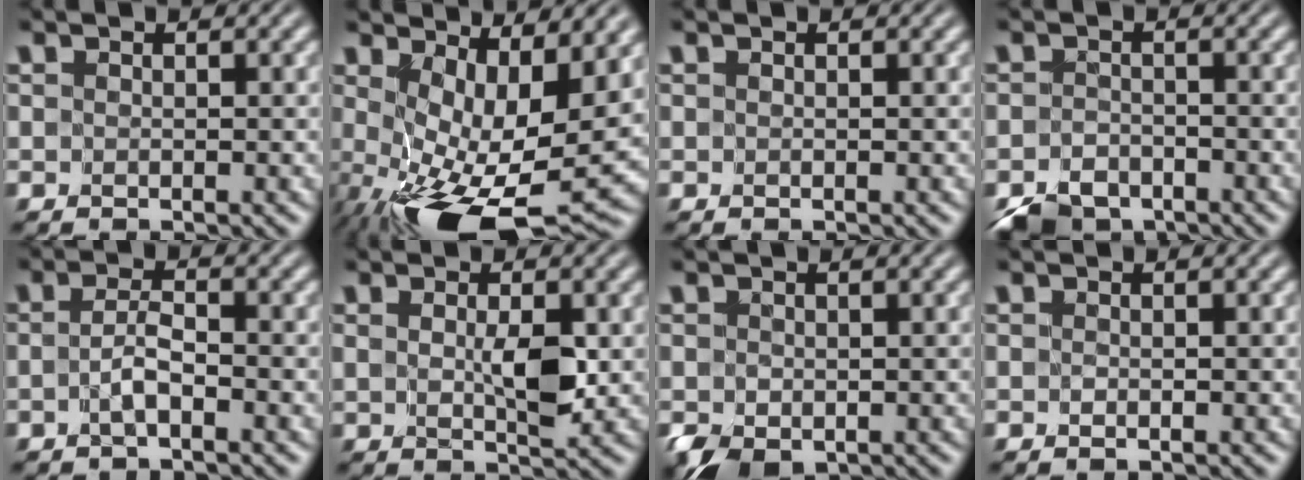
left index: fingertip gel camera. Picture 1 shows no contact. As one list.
[{"total": 11.9, "force": [-1.2, 4.8, 10.8], "torque": [-0.171, -0.027, -0.005]}, {"total": 0.0}, {"total": 3.8, "force": [-3.0, 2.0, 1.1], "torque": [-0.015, -0.003, -0.057]}, {"total": 1.6, "force": [-0.9, 0.3, 1.3], "torque": [-0.029, 0.005, -0.021]}, {"total": 2.6, "force": [0.3, 0.9, 2.3], "torque": [-0.050, -0.006, 0.013]}, {"total": 2.7, "force": [-0.8, 2.0, 1.7], "torque": [-0.033, -0.007, -0.018]}, {"total": 0.0}]